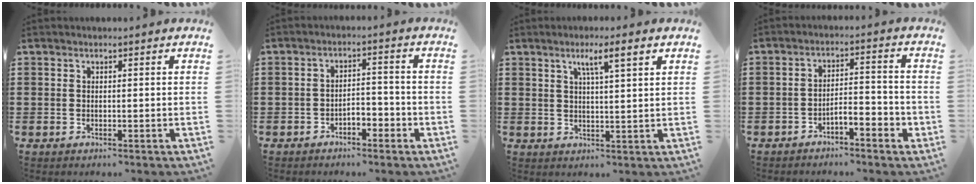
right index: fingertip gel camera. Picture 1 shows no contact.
{"total": 2.9, "force": [-2.1, 1.3, 1.5], "torque": [-0.030, 0.007, -0.043]}
{"total": 4.1, "force": [2.1, 0.0, 3.5], "torque": [-0.073, 0.002, 0.032]}
{"total": 3.2, "force": [-2.8, 0.7, 1.5], "torque": [-0.029, 0.010, -0.056]}